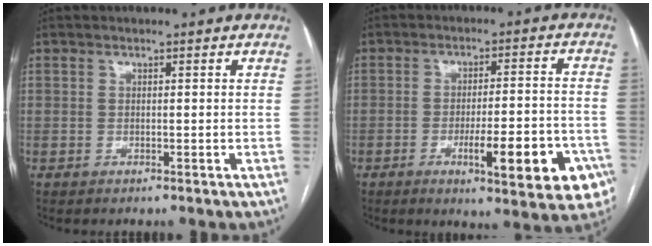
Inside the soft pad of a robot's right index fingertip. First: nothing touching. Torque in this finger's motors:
{"motor_torque": [1.54, -0.59, 0.30, 0.07]}